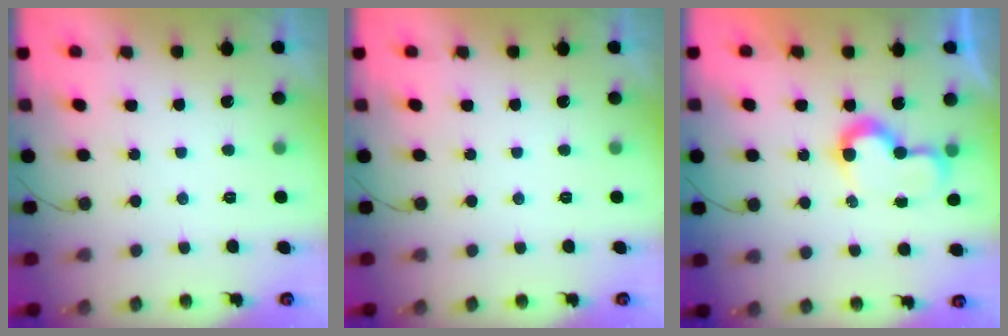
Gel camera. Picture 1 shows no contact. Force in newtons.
{"total": 0.0}
{"total": 7.6, "press": 7.6, "slide": 0.2}